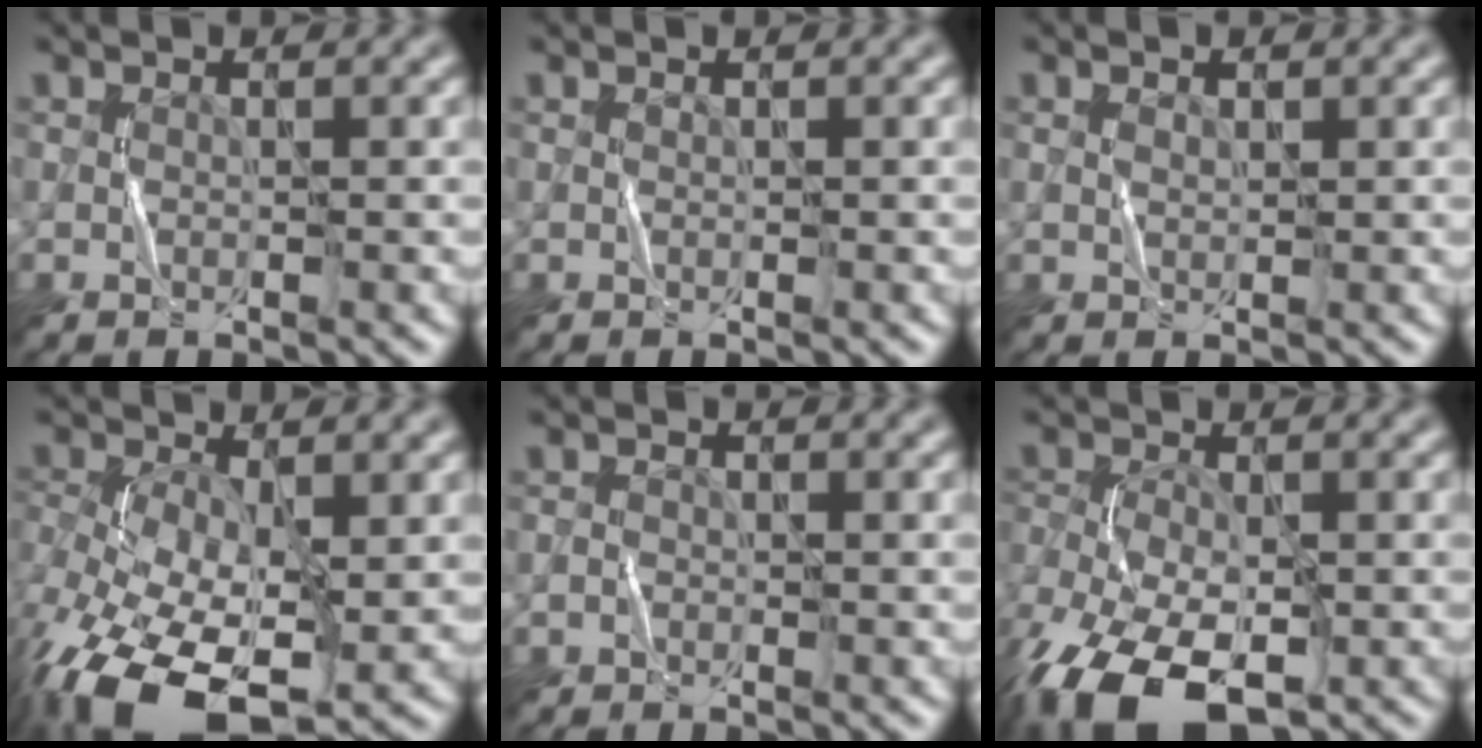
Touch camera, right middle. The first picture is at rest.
{"total": 0.0}
{"total": 0.8, "force": [0.4, 0.5, 0.5], "torque": [-0.009, 0.003, 0.010]}
{"total": 11.9, "force": [-4.3, 6.7, 8.9], "torque": [-0.197, -0.039, -0.070]}
{"total": 0.8, "force": [-0.4, 0.6, 0.3], "torque": [-0.005, 0.001, -0.009]}
{"total": 10.9, "force": [-5.7, 5.6, 7.5], "torque": [-0.169, -0.040, -0.101]}